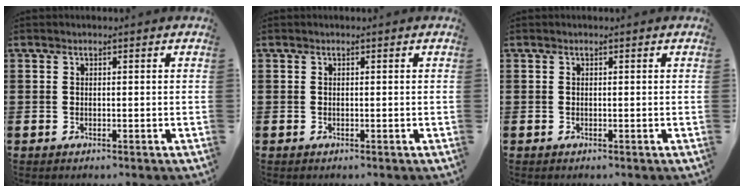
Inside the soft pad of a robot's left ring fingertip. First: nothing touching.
{"total": 0.0}
{"total": 0.0}